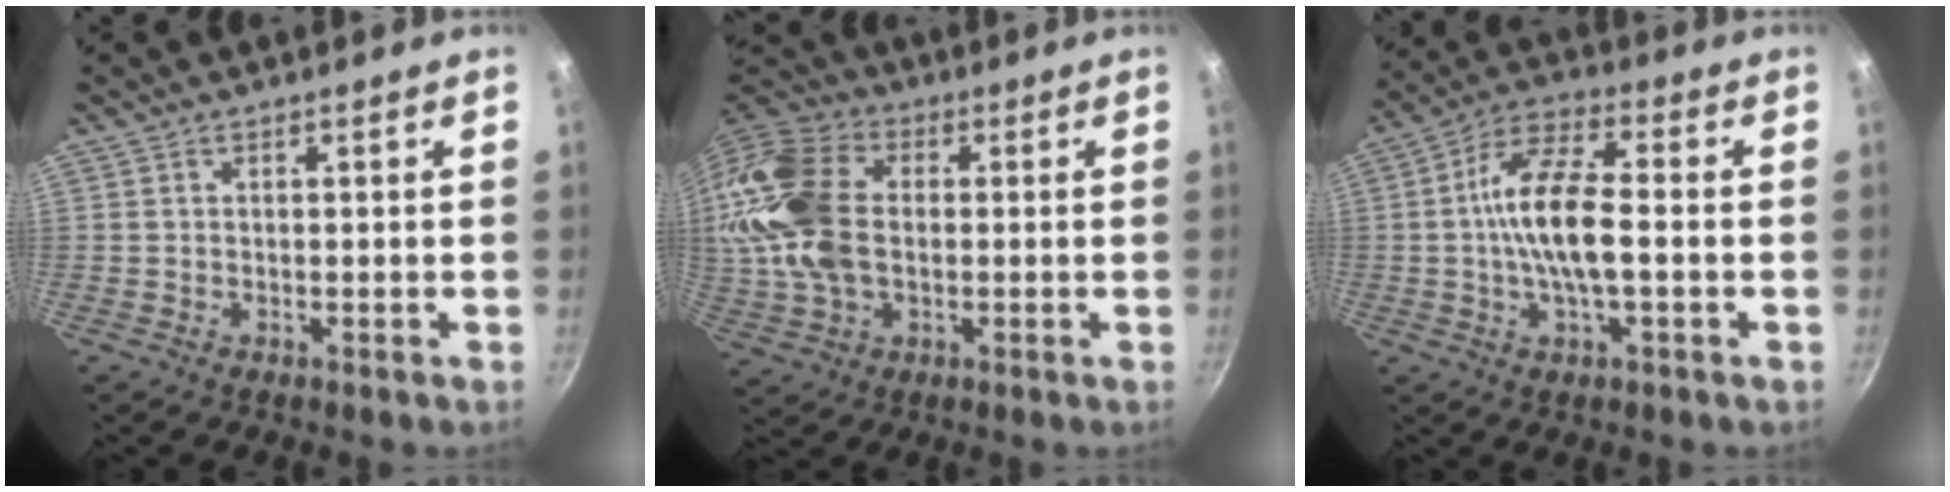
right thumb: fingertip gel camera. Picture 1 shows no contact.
{"total": 17.5, "force": [0.7, 12.0, 12.7], "torque": [-0.243, 0.019, 0.007]}
{"total": 12.7, "force": [-0.9, 5.2, 11.6], "torque": [-0.212, 0.030, -0.028]}